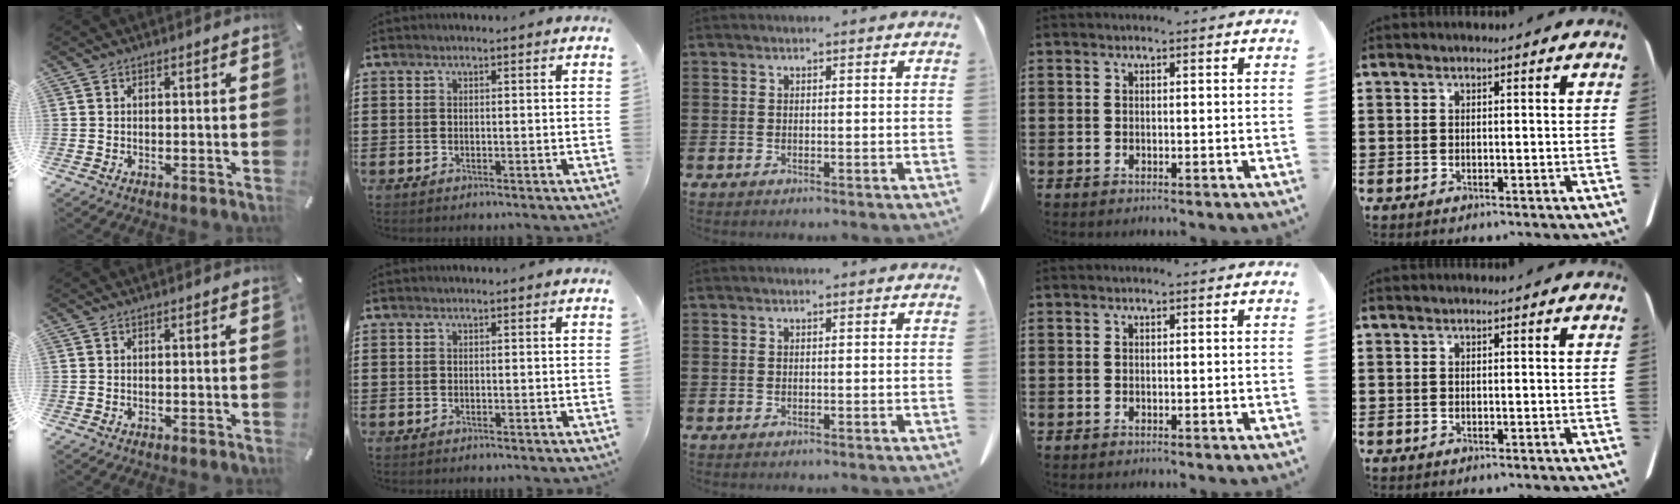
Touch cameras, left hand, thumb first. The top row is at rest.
{}